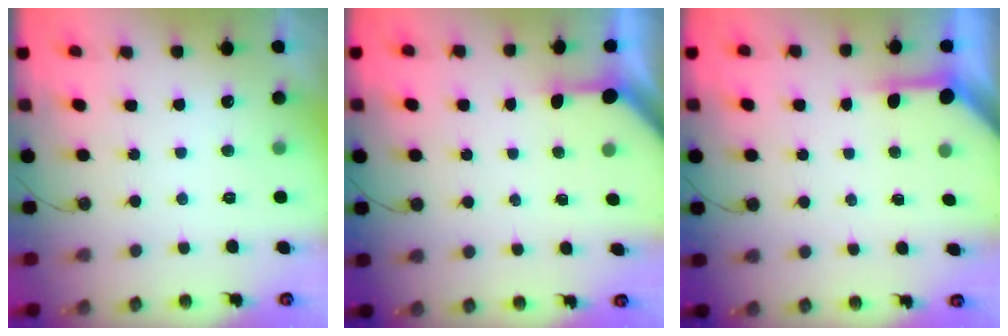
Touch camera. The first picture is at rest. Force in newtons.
{"total": 2.9, "press": 2.9, "slide": 0.3}
{"total": 3.8, "press": 3.8, "slide": 0.5}